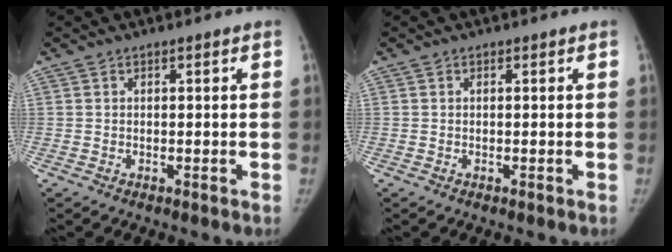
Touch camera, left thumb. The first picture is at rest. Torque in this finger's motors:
{"motor_torque": [0.04, -0.03, 0.18, -0.14, 0.00]}